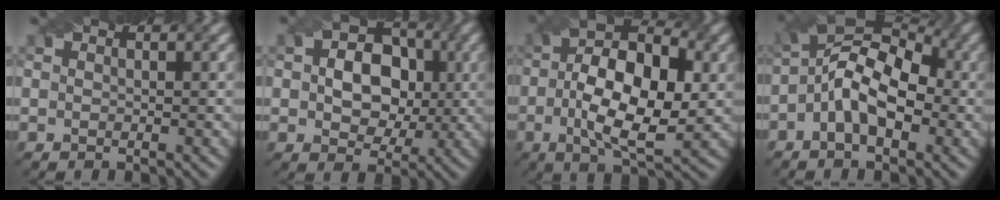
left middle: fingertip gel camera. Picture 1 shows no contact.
{"total": 7.0, "force": [0.4, 5.1, 4.8], "torque": [-0.068, 0.005, -0.001]}
{"total": 10.6, "force": [-0.5, 5.1, 9.2], "torque": [-0.161, 0.004, -0.012]}
{"total": 8.2, "force": [-1.0, 4.4, 6.8], "torque": [-0.112, 0.021, -0.024]}